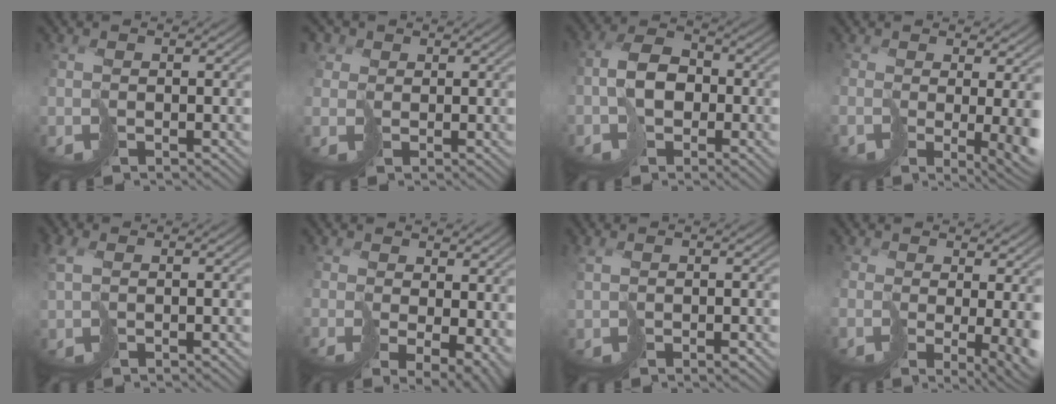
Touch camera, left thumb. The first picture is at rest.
{"total": 2.4, "force": [1.1, 2.1, -0.1], "torque": [-0.020, 0.002, 0.013]}
{"total": 4.1, "force": [-1.0, 2.7, 2.9], "torque": [-0.052, 0.011, -0.027]}
{"total": 4.8, "force": [-0.6, 0.8, 4.7], "torque": [-0.058, -0.024, 0.006]}
{"total": 2.8, "force": [0.1, 1.8, 2.2], "torque": [-0.061, -0.003, 0.004]}
{"total": 6.6, "force": [0.2, 3.6, 5.6], "torque": [-0.111, -0.028, 0.031]}
{"total": 1.6, "force": [0.0, 0.7, 1.4], "torque": [-0.034, -0.002, 0.004]}
{"total": 5.5, "force": [-0.1, 1.2, 5.4], "torque": [-0.082, -0.020, 0.013]}